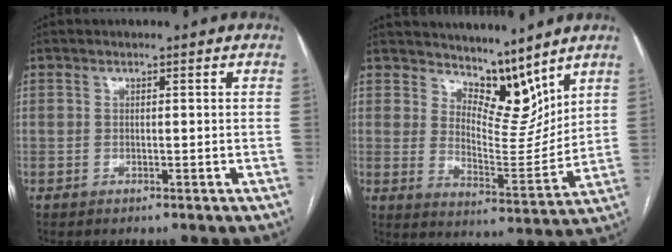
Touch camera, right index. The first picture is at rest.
{"total": 8.4, "force": [7.3, 2.8, 3.1], "torque": [-0.041, -0.015, 0.135]}